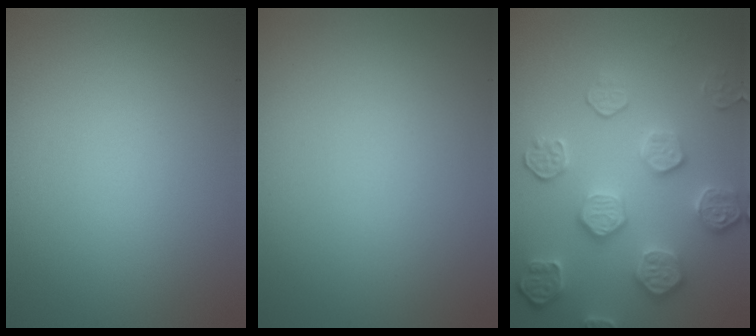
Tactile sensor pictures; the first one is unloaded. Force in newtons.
{"total": 0.0}
{"total": 5.2, "press": 4.5, "slide": 2.6}